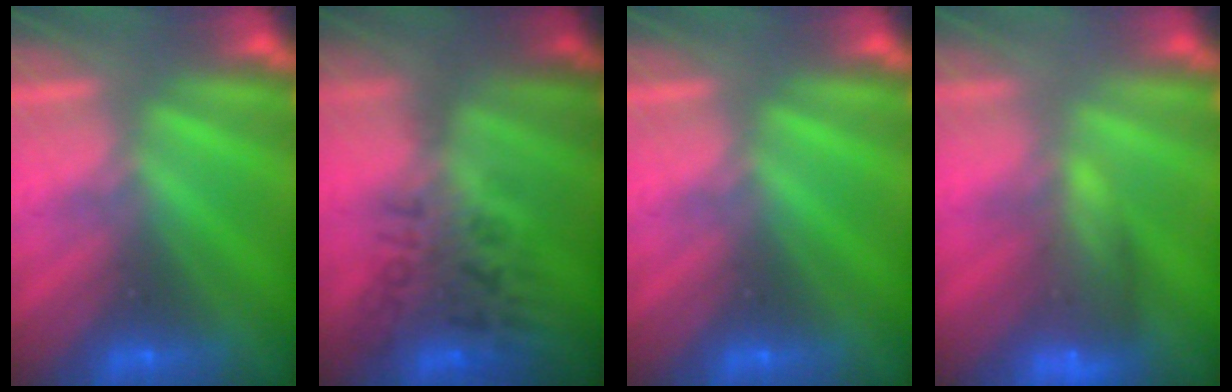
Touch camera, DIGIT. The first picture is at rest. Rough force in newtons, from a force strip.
{"total": 2.8}
{"total": 0.0}
{"total": 8.1}